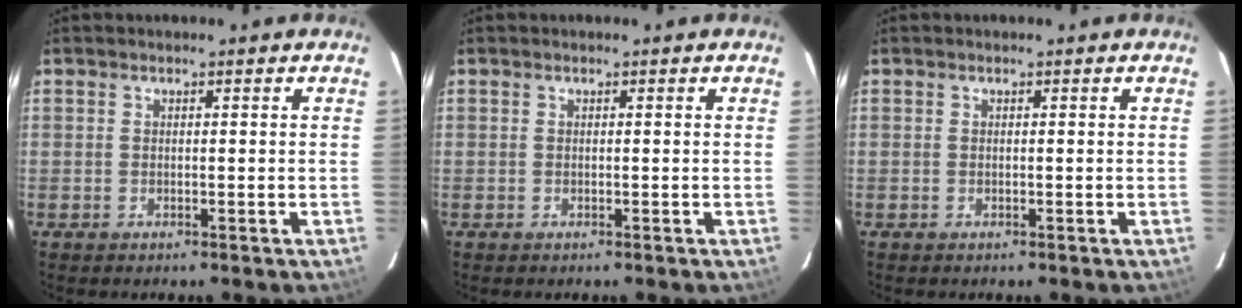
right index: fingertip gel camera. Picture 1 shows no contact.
{"total": 0.0}
{"total": 0.0}